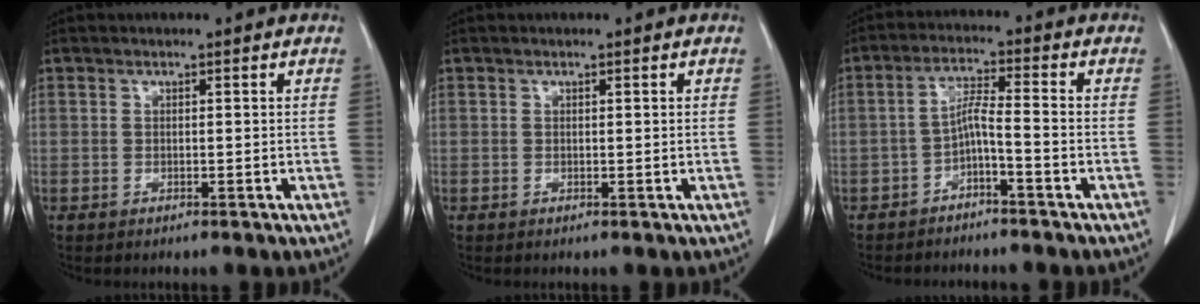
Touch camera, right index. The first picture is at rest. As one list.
[{"total": 0.0}, {"total": 4.2, "force": [-2.2, 0.1, 3.6], "torque": [-0.068, 0.017, -0.040]}]